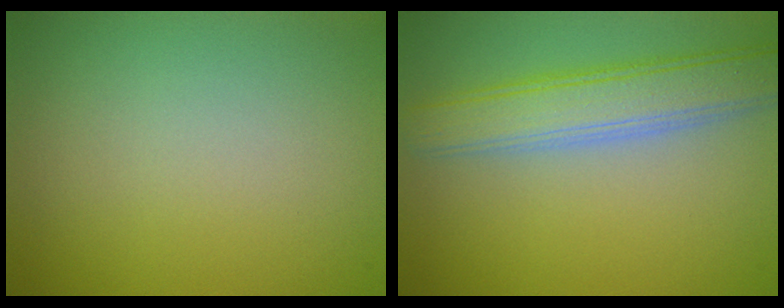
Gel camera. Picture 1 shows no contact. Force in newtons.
{"total": 5.2, "press": 5.2, "slide": 0.4}